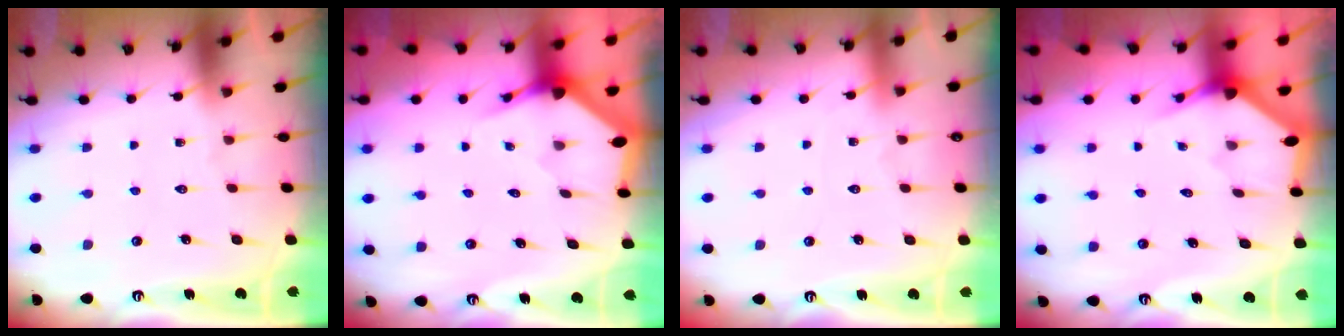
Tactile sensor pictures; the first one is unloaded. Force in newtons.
{"total": 2.9, "press": 2.9, "slide": 0.1}
{"total": 1.4, "press": 1.3, "slide": 0.3}
{"total": 2.8, "press": 2.8, "slide": 0.2}